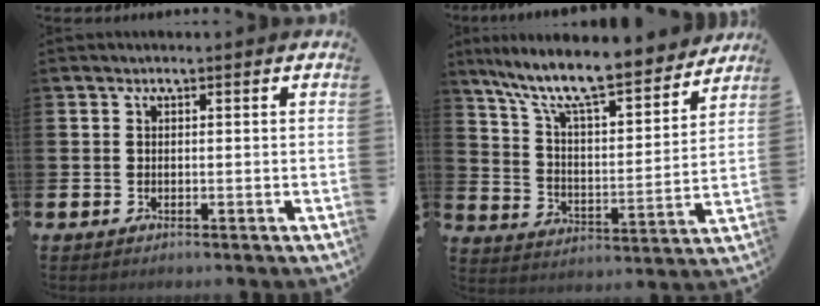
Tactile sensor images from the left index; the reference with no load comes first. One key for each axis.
{"total": 10.9, "fx": 9.5, "fy": 1.7, "fz": 5.0, "tx": -0.127, "ty": -0.066, "tz": 0.159}